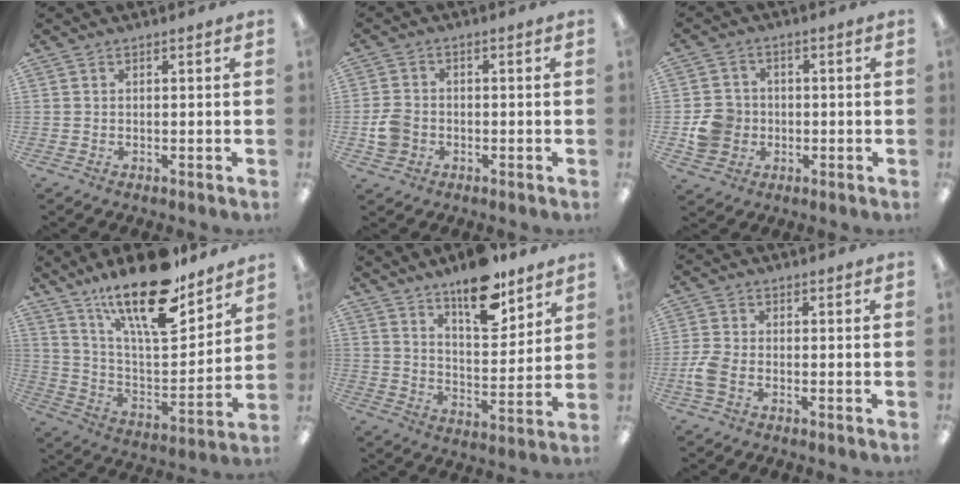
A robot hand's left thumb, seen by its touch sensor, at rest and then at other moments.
{"total": 5.0, "force": [-1.3, 4.2, 2.3], "torque": [-0.051, 0.007, -0.023]}
{"total": 7.4, "force": [-1.1, 6.9, 2.5], "torque": [-0.049, 0.017, -0.017]}
{"total": 22.5, "force": [16.1, 7.4, 13.8], "torque": [-0.242, -0.098, 0.274]}
{"total": 14.9, "force": [11.1, 5.8, 8.0], "torque": [-0.113, -0.068, 0.192]}
{"total": 4.6, "force": [-1.7, 3.0, 3.1], "torque": [-0.069, 0.005, -0.033]}